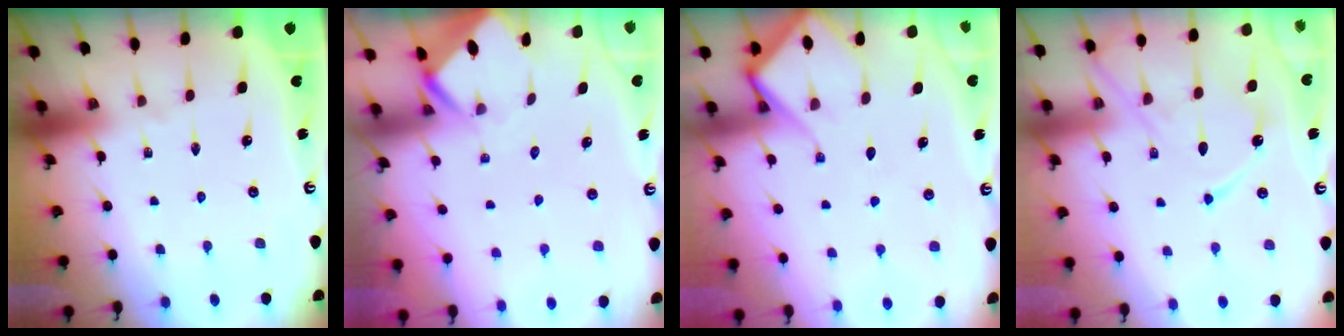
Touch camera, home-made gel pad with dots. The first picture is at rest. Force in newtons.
{"total": 2.3, "press": 2.3, "slide": 0.2}
{"total": 7.4, "press": 7.4, "slide": 0.8}
{"total": 11.9, "press": 11.9, "slide": 1.0}